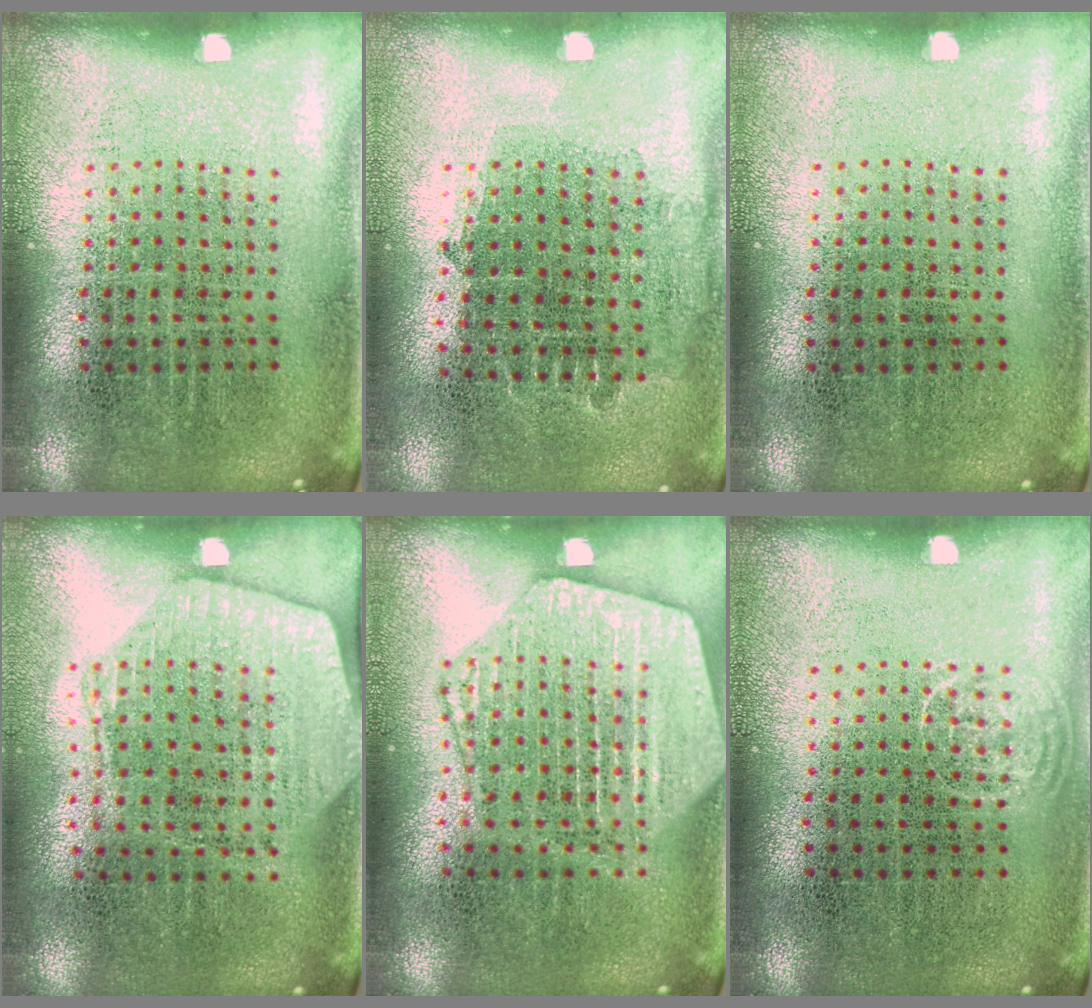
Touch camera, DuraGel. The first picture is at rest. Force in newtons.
{"total": 0.8, "press": 0.8, "slide": 0.3}
{"total": 0.0}
{"total": 1.9, "press": 1.7, "slide": 0.8}
{"total": 2.2, "press": 2.2, "slide": 0.2}
{"total": 0.6, "press": 0.4, "slide": 0.4}